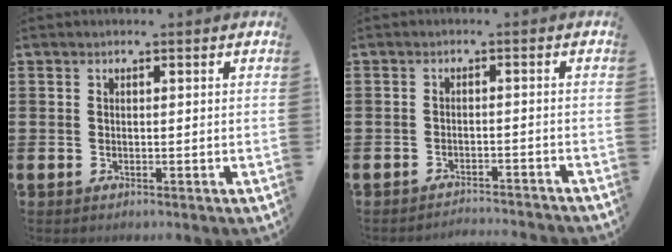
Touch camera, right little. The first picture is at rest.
{"total": 1.9, "force": [-1.8, -0.2, -0.1], "torque": [-0.001, 0.005, -0.040]}